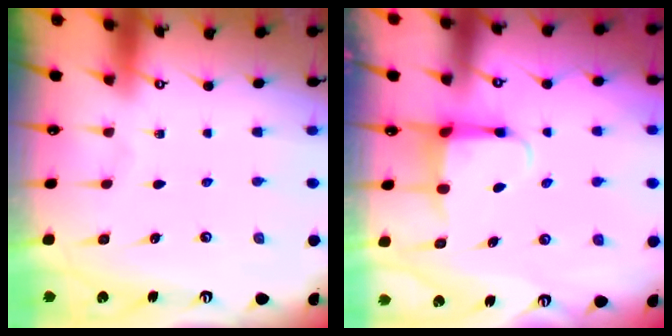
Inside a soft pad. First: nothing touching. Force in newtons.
{"total": 4.2, "press": 4.1, "slide": 0.6}